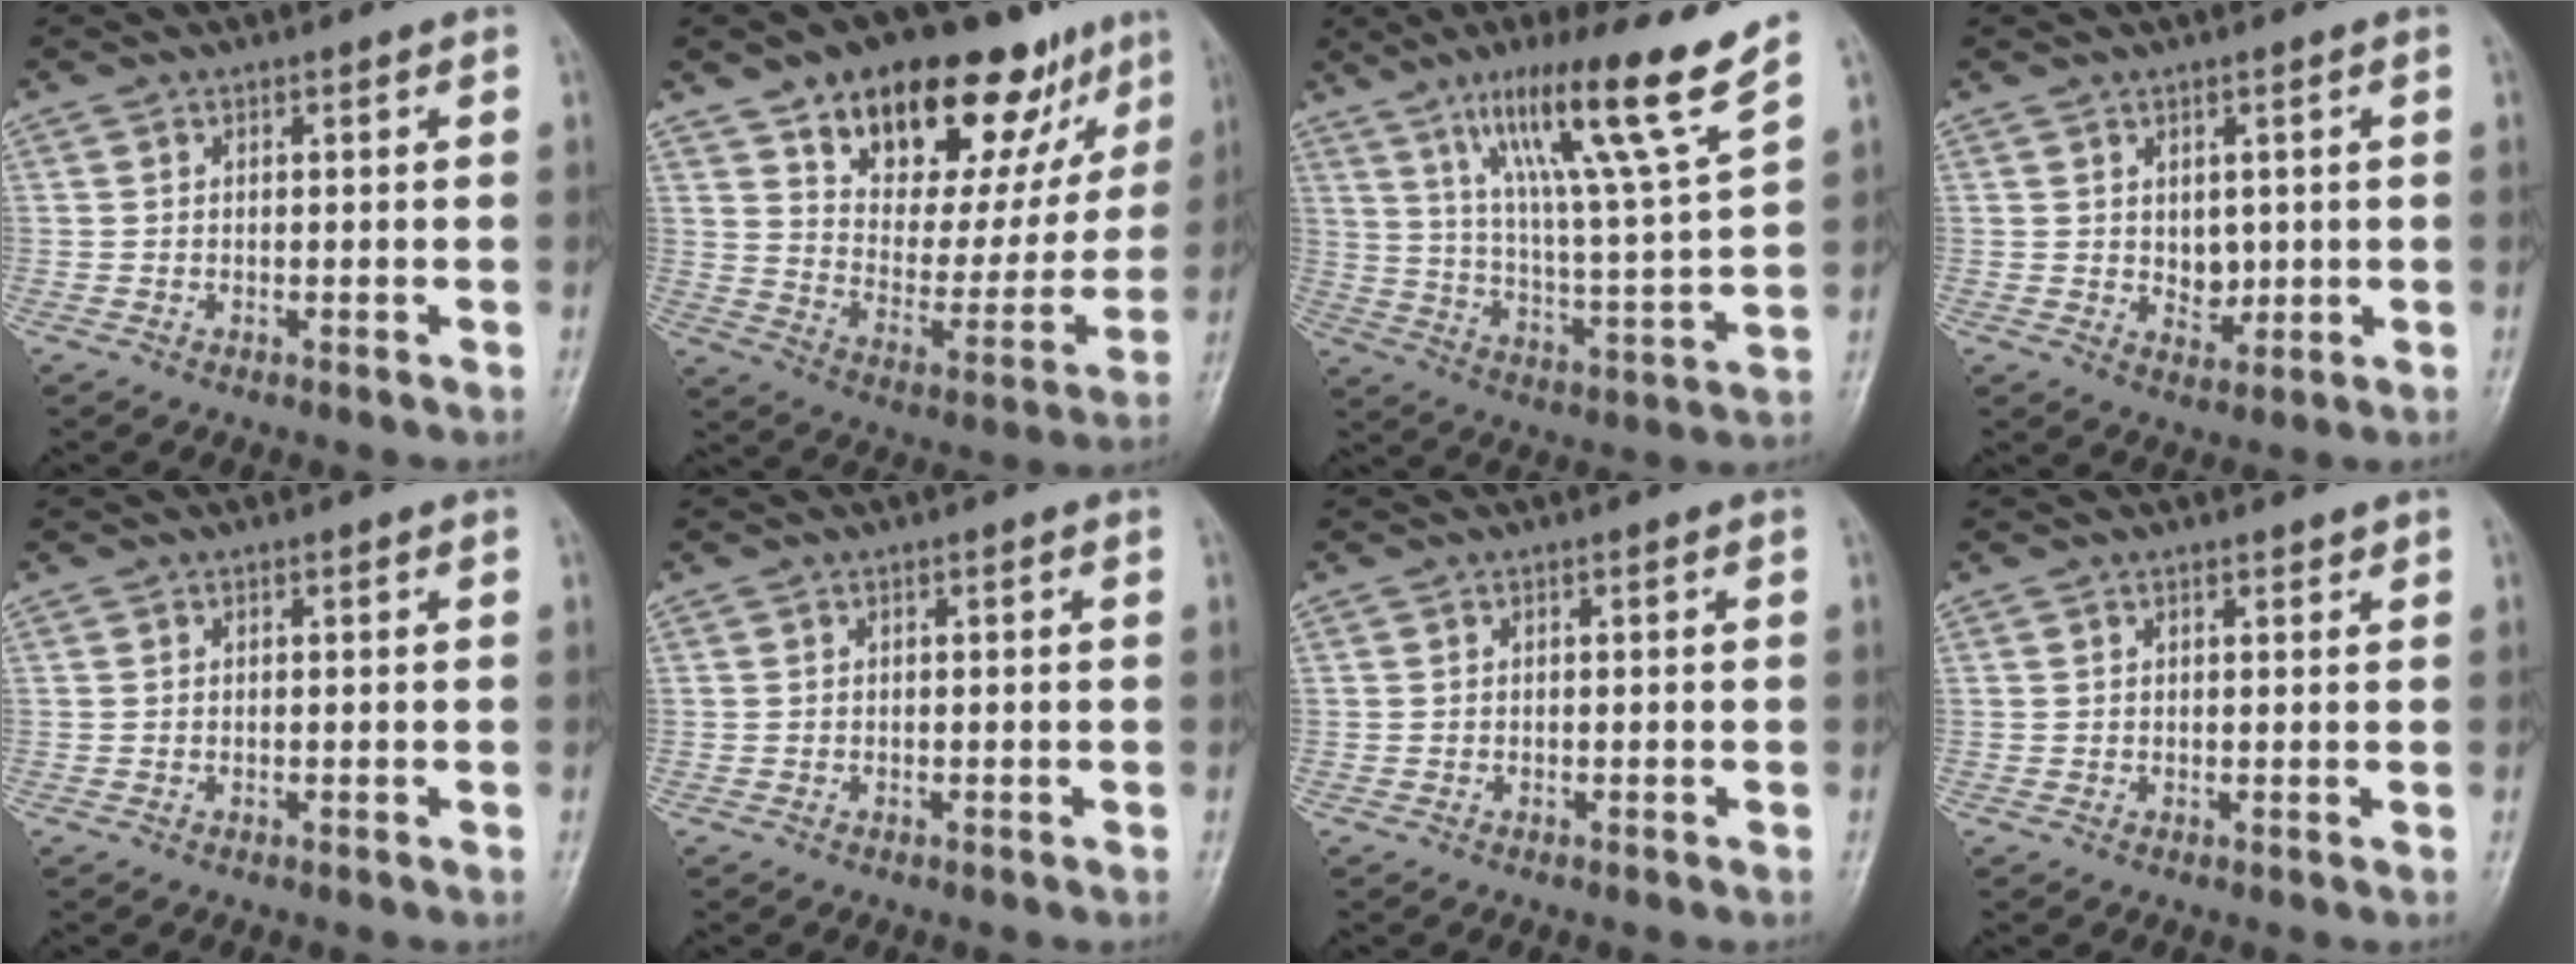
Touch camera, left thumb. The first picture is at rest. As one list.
[{"total": 24.0, "force": [15.0, 11.6, 14.8], "torque": [-0.159, -0.050, 0.236]}, {"total": 18.6, "force": [12.0, -0.5, 14.2], "torque": [-0.218, -0.060, 0.197]}, {"total": 3.9, "force": [0.6, 2.9, 2.5], "torque": [-0.023, -0.012, 0.020]}, {"total": 0.0}, {"total": 0.0}, {"total": 0.0}, {"total": 1.1, "force": [1.0, 0.4, 0.4], "torque": [-0.004, -0.005, 0.014]}]